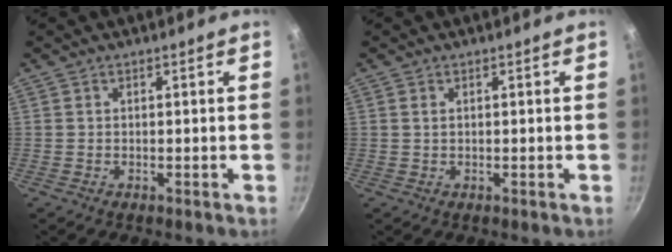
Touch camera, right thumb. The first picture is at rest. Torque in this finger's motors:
{"motor_torque": [-0.08, 0.15, -0.29, 0.25, -0.03]}